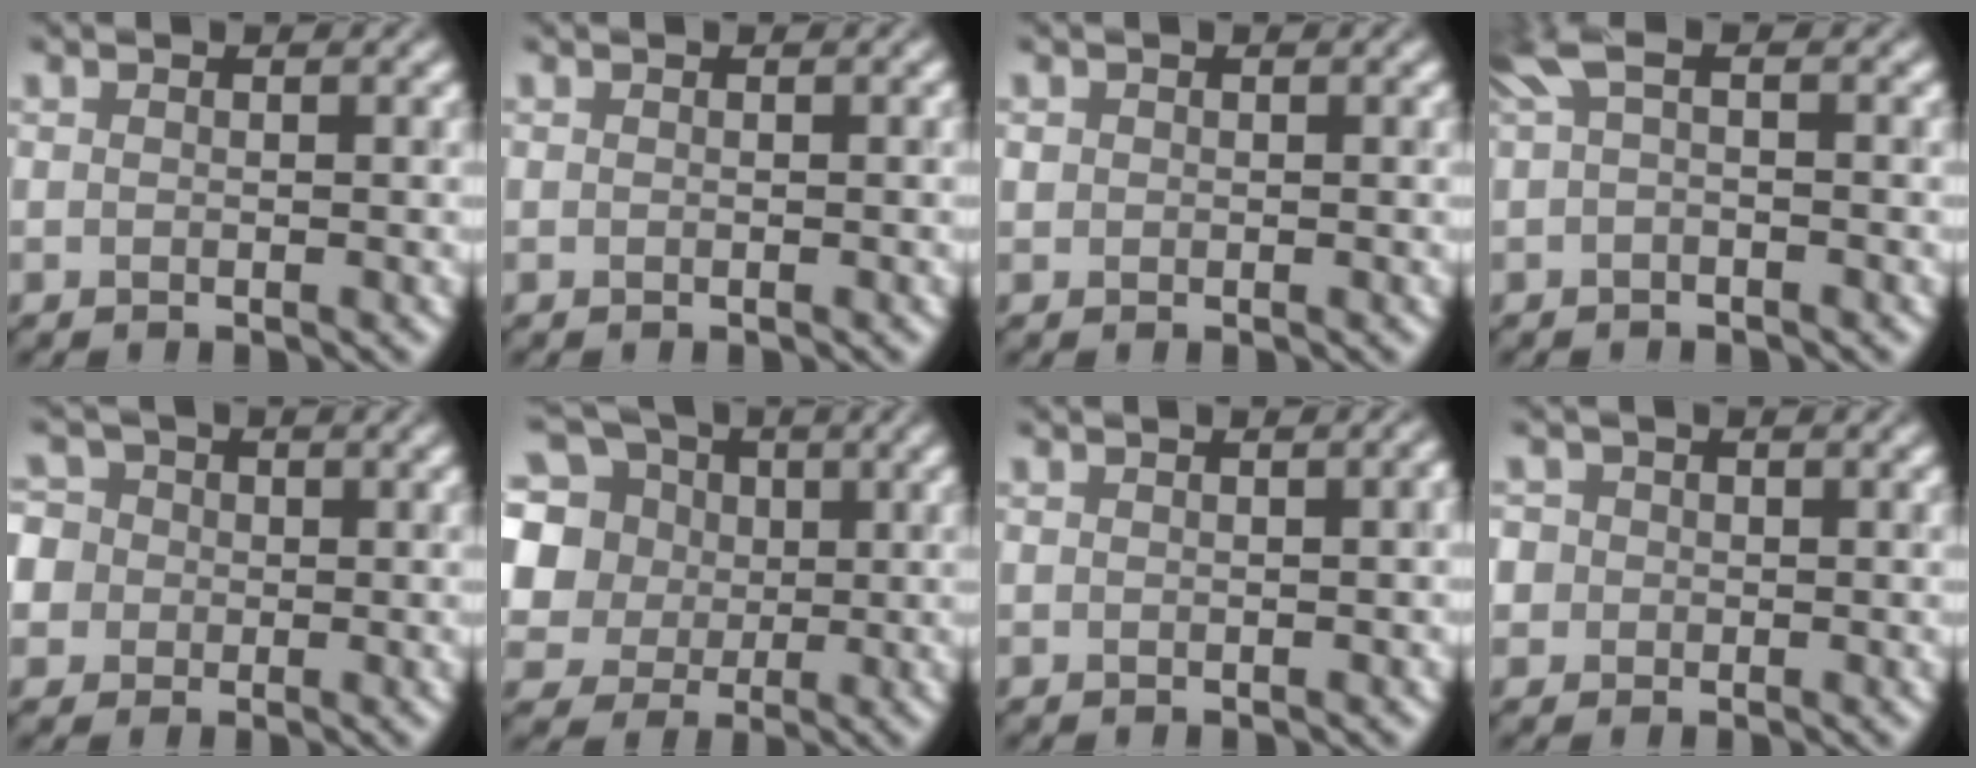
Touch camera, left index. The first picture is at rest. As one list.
[{"total": 0.0}, {"total": 0.6, "force": [0.1, 0.5, 0.1], "torque": [0.004, -0.001, 0.002]}, {"total": 2.3, "force": [0.4, 0.6, 2.2], "torque": [-0.044, 0.005, 0.003]}, {"total": 7.4, "force": [0.3, 6.8, 2.7], "torque": [-0.054, 0.035, -0.033]}, {"total": 11.9, "force": [3.3, 10.2, 5.2], "torque": [-0.143, 0.029, 0.055]}, {"total": 0.8, "force": [0.0, 0.2, 0.8], "torque": [-0.008, 0.002, 0.002]}, {"total": 3.6, "force": [0.9, 3.2, 1.3], "torque": [-0.009, 0.025, -0.008]}]